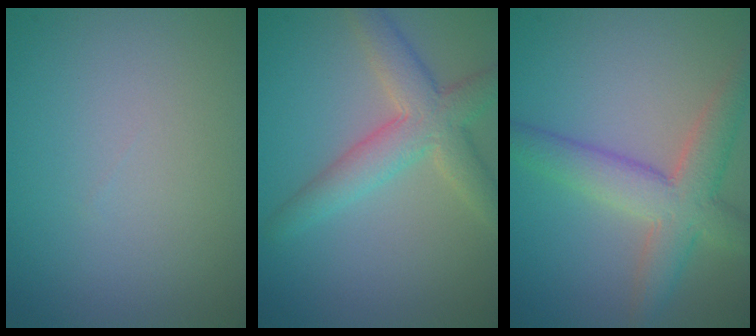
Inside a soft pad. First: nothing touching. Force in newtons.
{"total": 4.6, "press": 4.6, "slide": 0.2}
{"total": 5.7, "press": 5.7, "slide": 0.4}